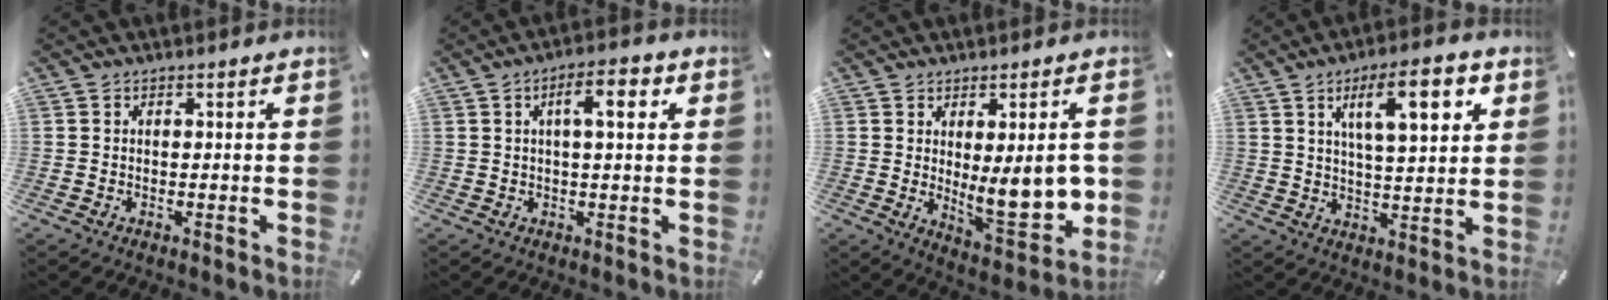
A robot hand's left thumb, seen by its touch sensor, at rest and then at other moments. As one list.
[{"total": 7.1, "force": [2.3, 2.1, 6.4], "torque": [-0.097, -0.005, 0.029]}, {"total": 14.7, "force": [0.9, 5.3, 13.7], "torque": [-0.191, -0.027, 0.016]}, {"total": 13.4, "force": [6.1, 4.4, 11.1], "torque": [-0.175, -0.009, 0.096]}]